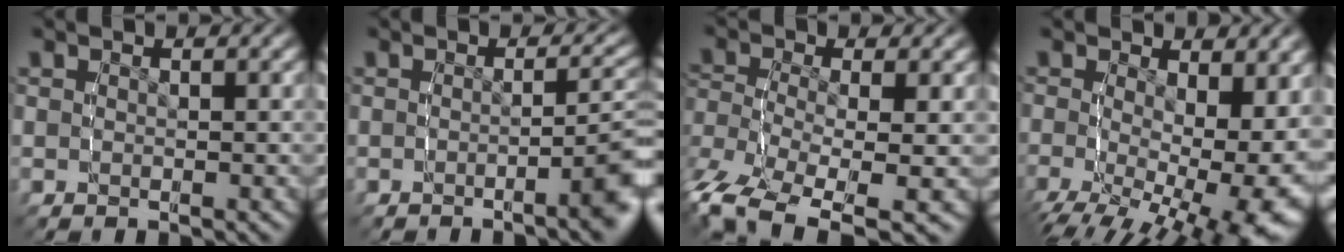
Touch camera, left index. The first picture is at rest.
{"total": 4.3, "force": [-1.6, 0.7, 3.9], "torque": [-0.035, 0.004, -0.028]}
{"total": 9.0, "force": [-5.8, 4.3, 5.3], "torque": [-0.131, -0.061, -0.062]}
{"total": 10.2, "force": [-3.5, 4.8, 8.2], "torque": [-0.136, -0.063, -0.023]}